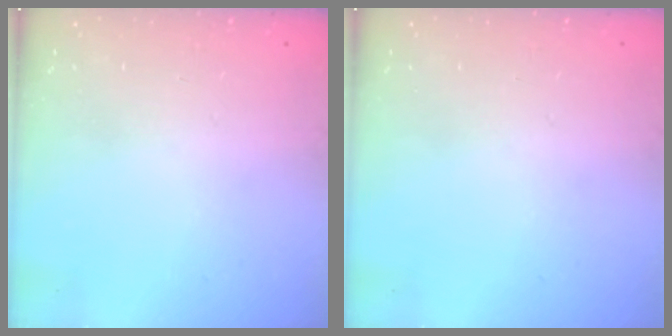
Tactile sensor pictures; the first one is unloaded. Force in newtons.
{"total": 0.0}